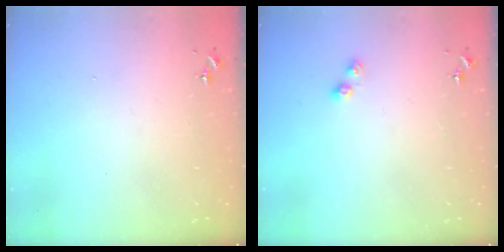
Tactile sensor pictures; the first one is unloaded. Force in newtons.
{"total": 3.4, "press": 3.4, "slide": 0.4}